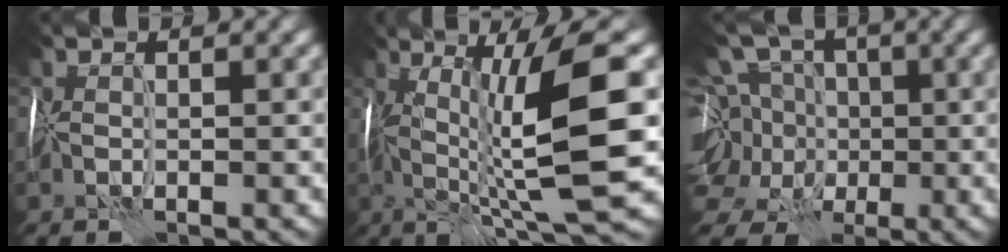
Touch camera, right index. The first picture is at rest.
{"total": 11.4, "force": [0.4, 1.6, 11.3], "torque": [-0.184, 0.011, 0.013]}
{"total": 13.7, "force": [0.2, 11.9, 6.8], "torque": [-0.153, 0.026, -0.025]}